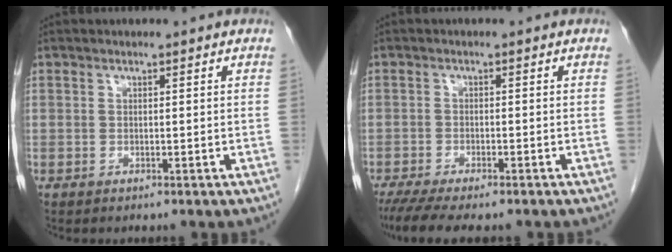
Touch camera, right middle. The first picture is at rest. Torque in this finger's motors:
{"motor_torque": [0.27, 0.02, 0.10, 0.05]}